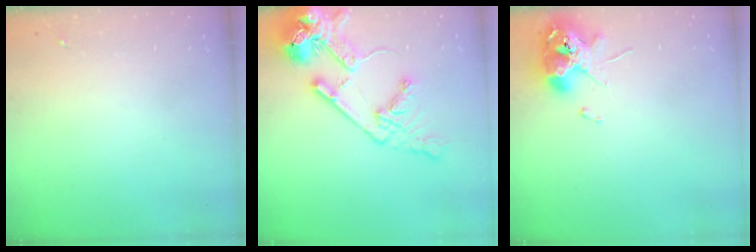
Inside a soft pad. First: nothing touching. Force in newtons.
{"total": 19.0, "press": 18.8, "slide": 2.9}
{"total": 10.9, "press": 10.8, "slide": 1.8}